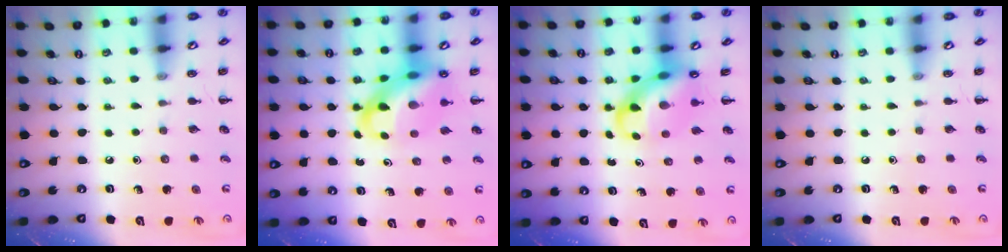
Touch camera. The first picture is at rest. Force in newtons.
{"total": 14.1, "press": 13.6, "slide": 3.8}
{"total": 8.3, "press": 7.9, "slide": 2.3}
{"total": 0.0}